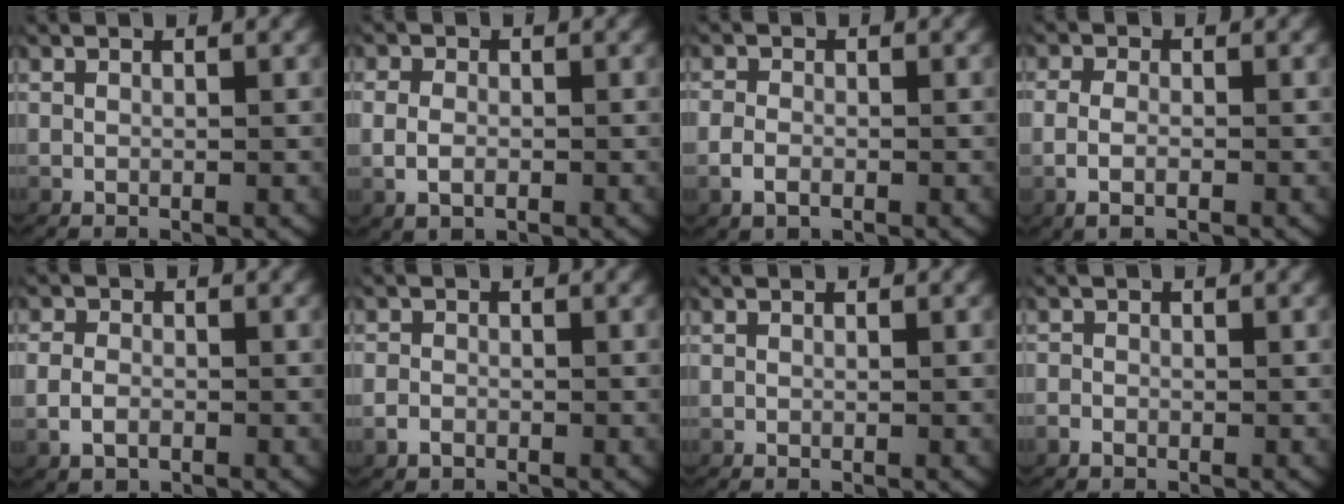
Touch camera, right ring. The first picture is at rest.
{"total": 2.2, "force": [-0.3, 1.6, 1.5], "torque": [-0.039, -0.008, 0.002]}
{"total": 1.7, "force": [-0.8, 1.1, 1.0], "torque": [-0.029, -0.006, -0.011]}
{"total": 2.3, "force": [-0.6, 1.2, 1.9], "torque": [-0.048, -0.005, -0.008]}
{"total": 2.0, "force": [-0.7, 1.5, 1.2], "torque": [-0.034, -0.006, -0.008]}
{"total": 1.2, "force": [-0.8, 0.8, 0.3], "torque": [-0.013, -0.005, -0.013]}
{"total": 0.0}
{"total": 0.9, "force": [-0.7, 0.4, 0.1], "torque": [-0.010, -0.006, -0.012]}